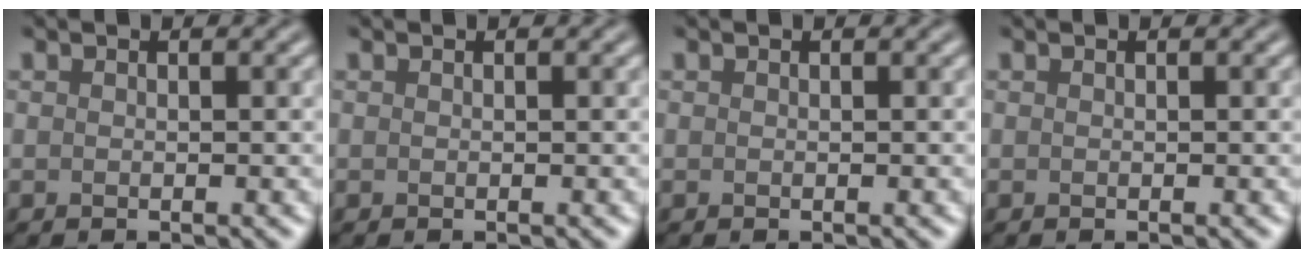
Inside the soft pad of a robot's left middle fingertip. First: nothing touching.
{"total": 0.0}
{"total": 0.0}
{"total": 0.0}